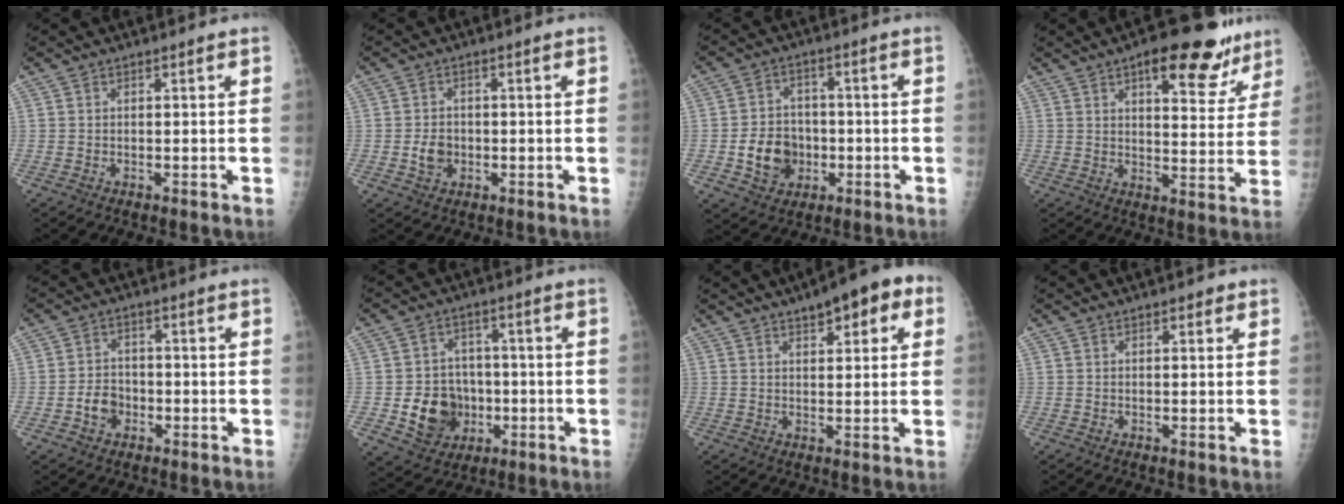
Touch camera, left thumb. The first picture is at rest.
{"total": 3.8, "force": [-1.1, 3.1, 1.9], "torque": [-0.022, 0.007, -0.019]}
{"total": 9.2, "force": [-2.4, 7.7, 4.4], "torque": [-0.043, 0.015, -0.039]}
{"total": 15.4, "force": [9.6, 6.4, 10.3], "torque": [-0.078, -0.037, 0.127]}
{"total": 4.7, "force": [-2.0, 3.7, 2.0], "torque": [-0.017, 0.020, -0.039]}
{"total": 11.2, "force": [-2.7, 9.5, 5.3], "torque": [-0.044, 0.013, -0.037]}
{"total": 10.1, "force": [4.9, 4.1, 7.8], "torque": [-0.070, 0.007, 0.059]}
{"total": 1.3, "force": [0.7, 0.7, 0.9], "torque": [-0.003, 0.001, 0.005]}